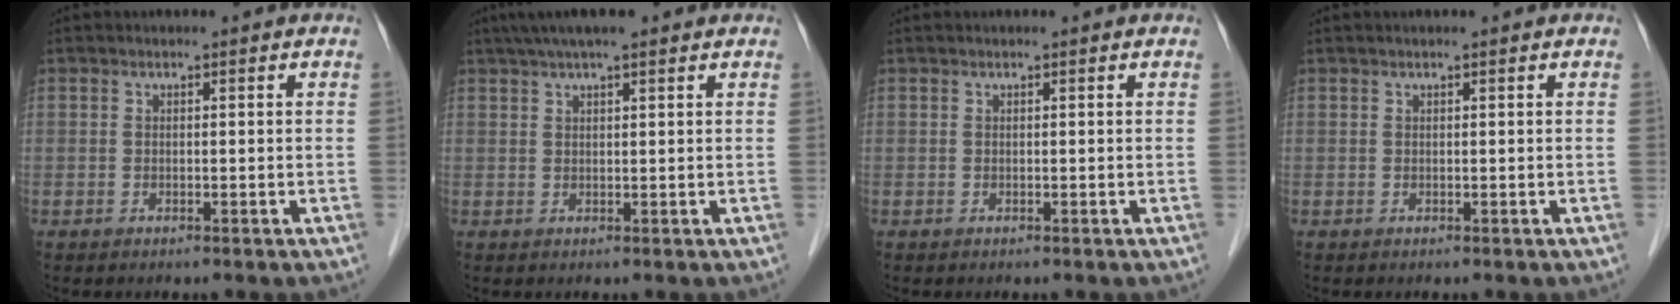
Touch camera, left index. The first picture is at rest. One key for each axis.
{"total": 6.9, "fx": 5.2, "fy": 1.0, "fz": 4.4, "tx": -0.071, "ty": 0.038, "tz": 0.083}
{"total": 0.0}
{"total": 0.6, "fx": 0.5, "fy": 0.0, "fz": 0.4, "tx": -0.007, "ty": 0.007, "tz": 0.008}